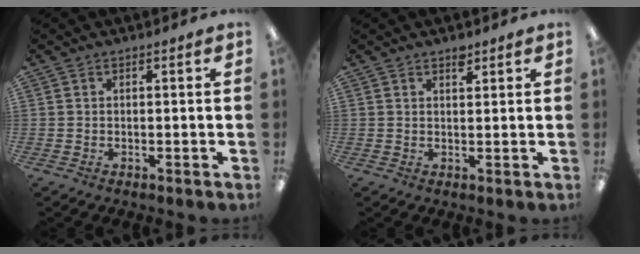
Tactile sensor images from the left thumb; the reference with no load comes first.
{"total": 2.1, "force": [1.7, 0.9, 0.9], "torque": [-0.004, -0.008, 0.027]}